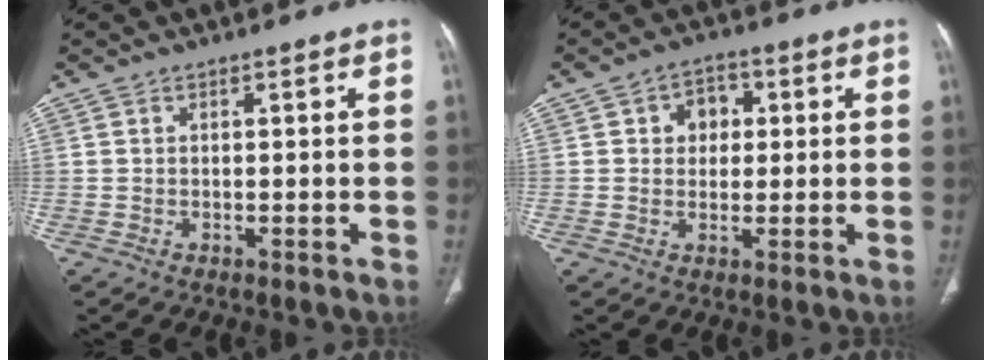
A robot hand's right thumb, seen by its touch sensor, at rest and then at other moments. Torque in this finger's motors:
{"motor_torque": [-0.25, 0.31, -0.26, 0.30, 0.10]}